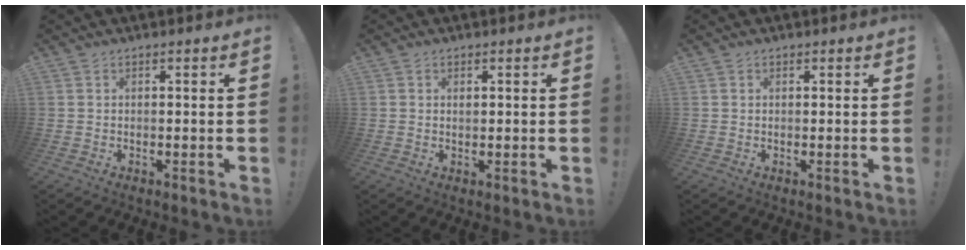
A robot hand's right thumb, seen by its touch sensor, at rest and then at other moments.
{"total": 0.8, "force": [0.4, 0.7, 0.2], "torque": [0.003, -0.002, 0.005]}
{"total": 0.0}